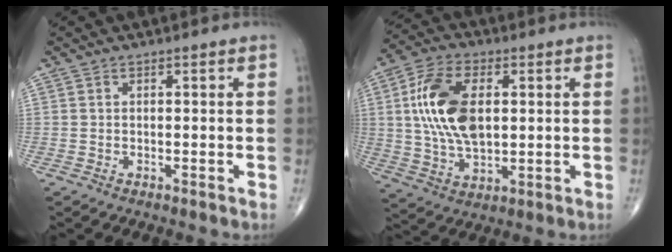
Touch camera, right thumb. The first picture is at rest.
{"total": 15.0, "force": [2.3, 8.3, 12.3], "torque": [-0.230, 0.001, 0.043]}